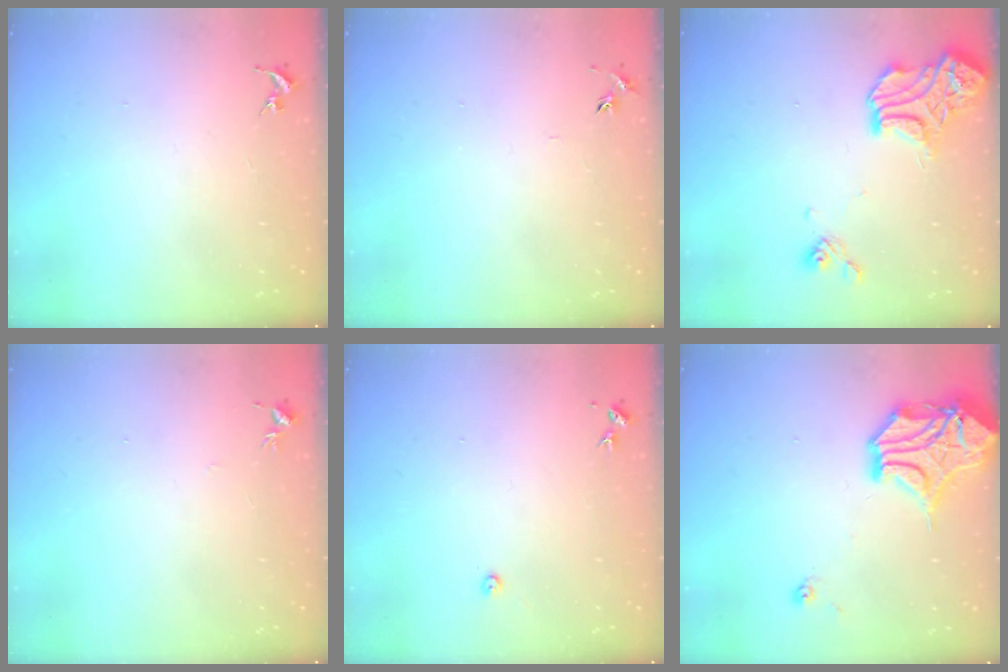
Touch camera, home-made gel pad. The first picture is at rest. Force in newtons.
{"total": 4.1, "press": 4.0, "slide": 0.4}
{"total": 15.6, "press": 15.5, "slide": 0.7}
{"total": 3.9, "press": 3.9, "slide": 0.5}
{"total": 2.2, "press": 2.2, "slide": 0.3}
{"total": 16.4, "press": 16.2, "slide": 2.5}